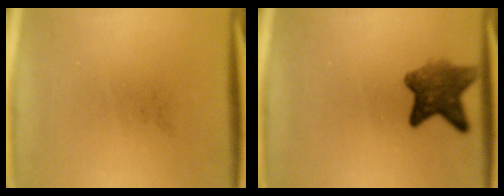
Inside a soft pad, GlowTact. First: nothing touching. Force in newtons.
{"total": 6.6}